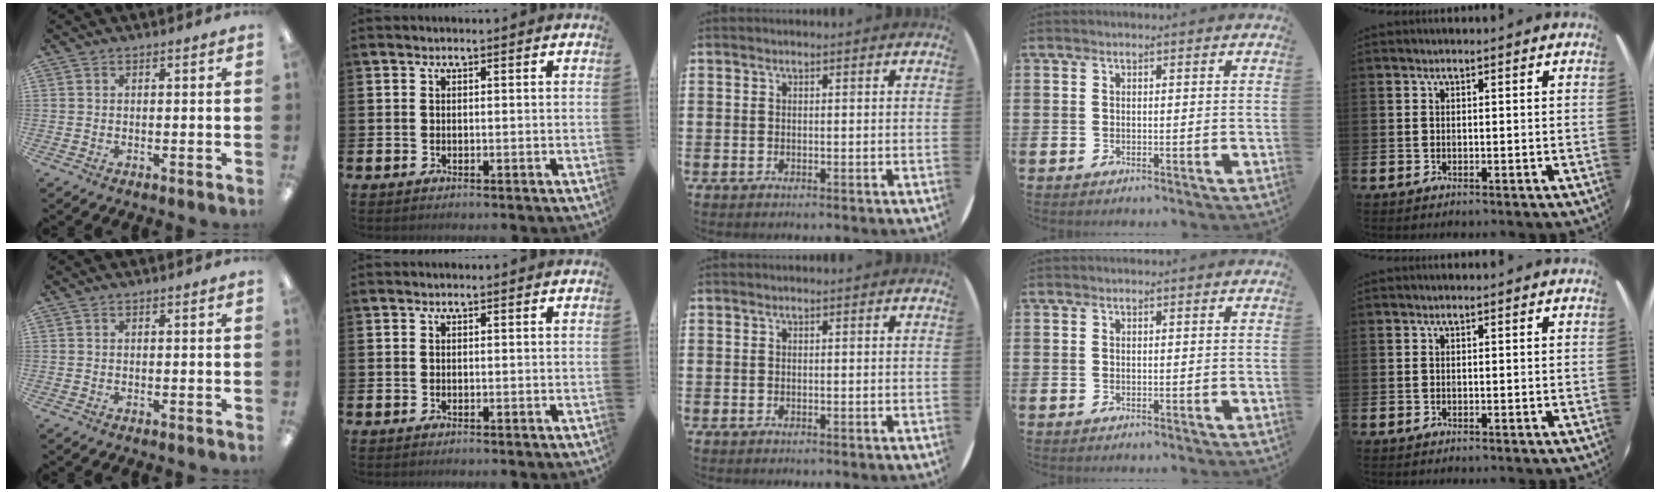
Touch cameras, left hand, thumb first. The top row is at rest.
{}